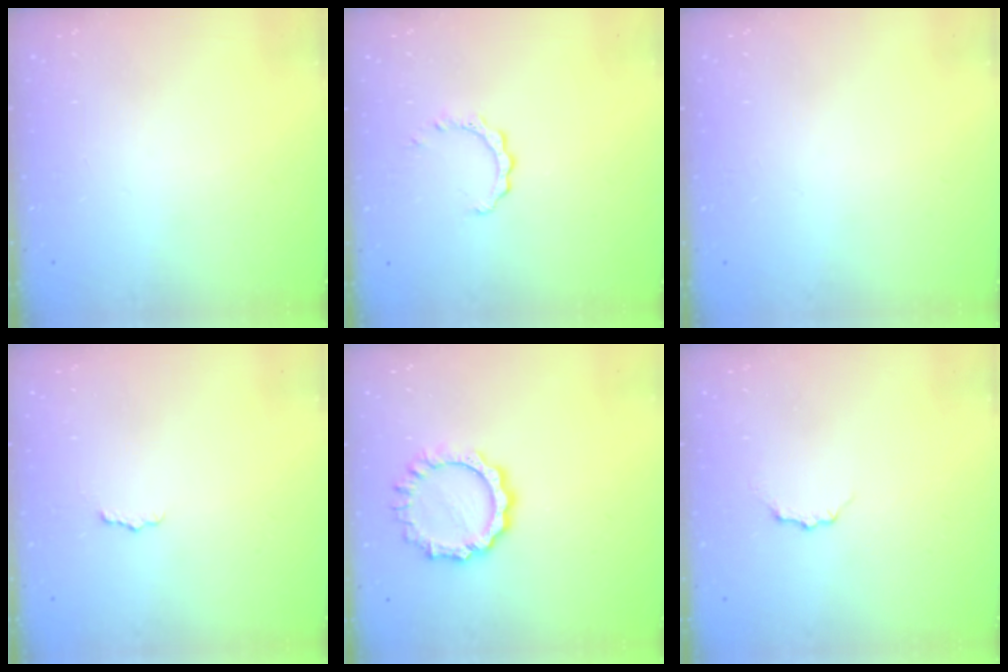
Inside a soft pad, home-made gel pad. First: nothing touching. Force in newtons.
{"total": 2.4, "press": 2.3, "slide": 0.3}
{"total": 1.7, "press": 1.7, "slide": 0.1}
{"total": 2.9, "press": 2.9, "slide": 0.3}
{"total": 8.9, "press": 8.9, "slide": 0.6}
{"total": 3.9, "press": 3.9, "slide": 0.5}